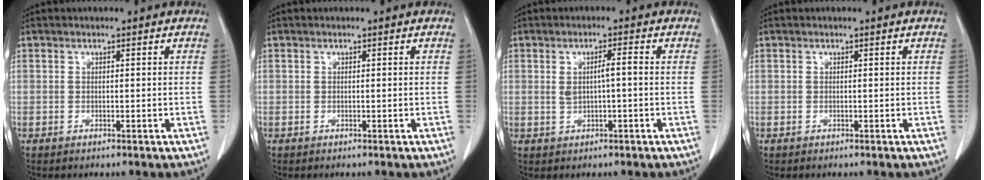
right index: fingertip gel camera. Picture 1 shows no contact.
{"total": 0.0}
{"total": 3.5, "force": [0.2, 0.9, 3.4], "torque": [-0.067, 0.012, 0.009]}
{"total": 0.0}